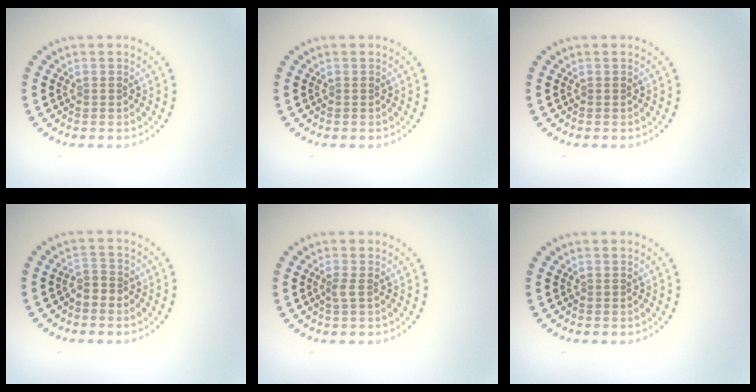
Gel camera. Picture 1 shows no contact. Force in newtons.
{"total": 0.0}
{"total": 0.0}
{"total": 1.5, "press": 1.2, "slide": 0.9}
{"total": 0.9, "press": 0.7, "slide": 0.7}
{"total": 0.0}